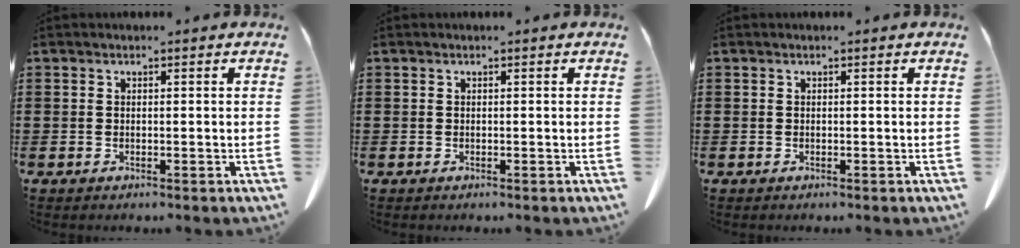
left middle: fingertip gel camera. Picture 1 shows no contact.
{"total": 0.0}
{"total": 0.0}